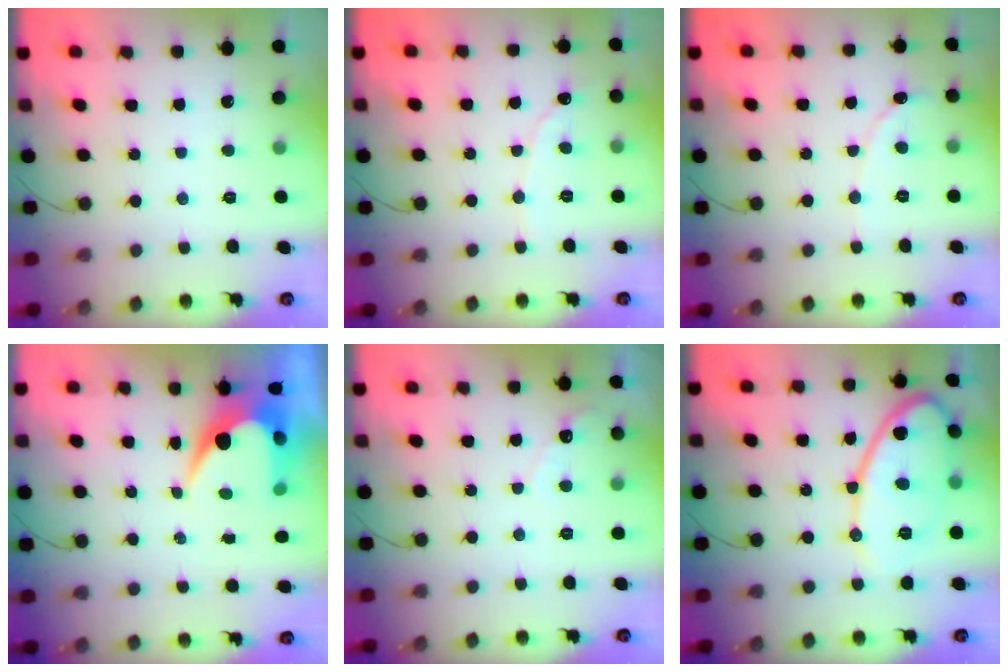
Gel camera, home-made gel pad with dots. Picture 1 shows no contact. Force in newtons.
{"total": 2.2, "press": 2.2, "slide": 0.2}
{"total": 1.7, "press": 1.7, "slide": 0.1}
{"total": 8.3, "press": 8.3, "slide": 0.7}
{"total": 3.4, "press": 3.4, "slide": 0.2}
{"total": 15.3, "press": 15.3, "slide": 1.2}